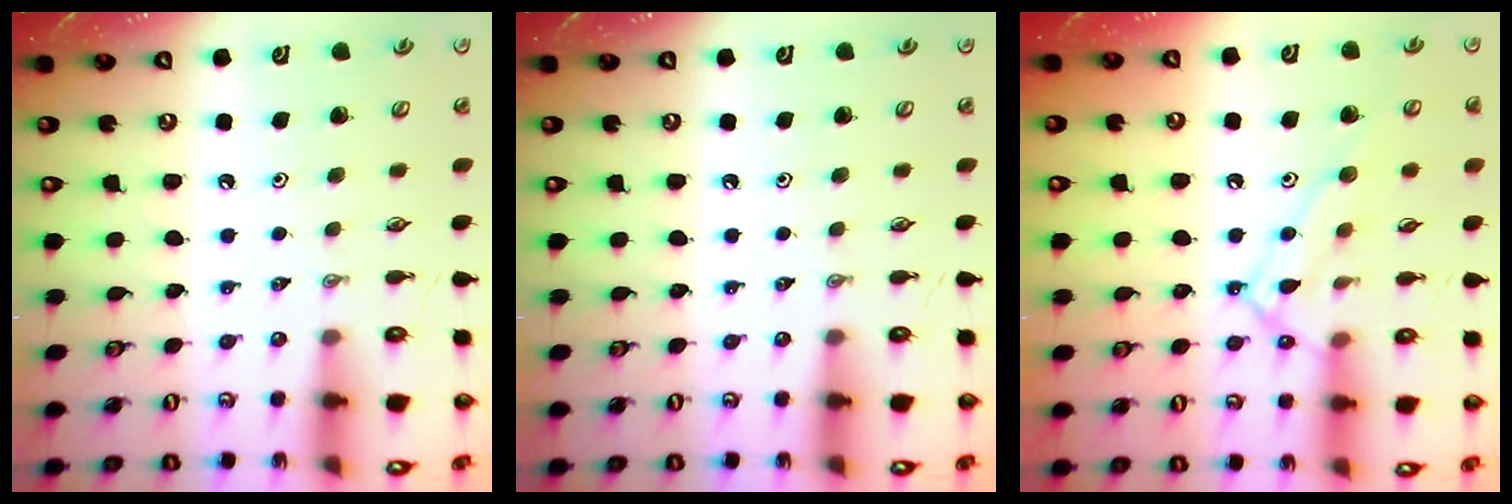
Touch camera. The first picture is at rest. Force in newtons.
{"total": 0.0}
{"total": 11.8, "press": 11.7, "slide": 0.9}